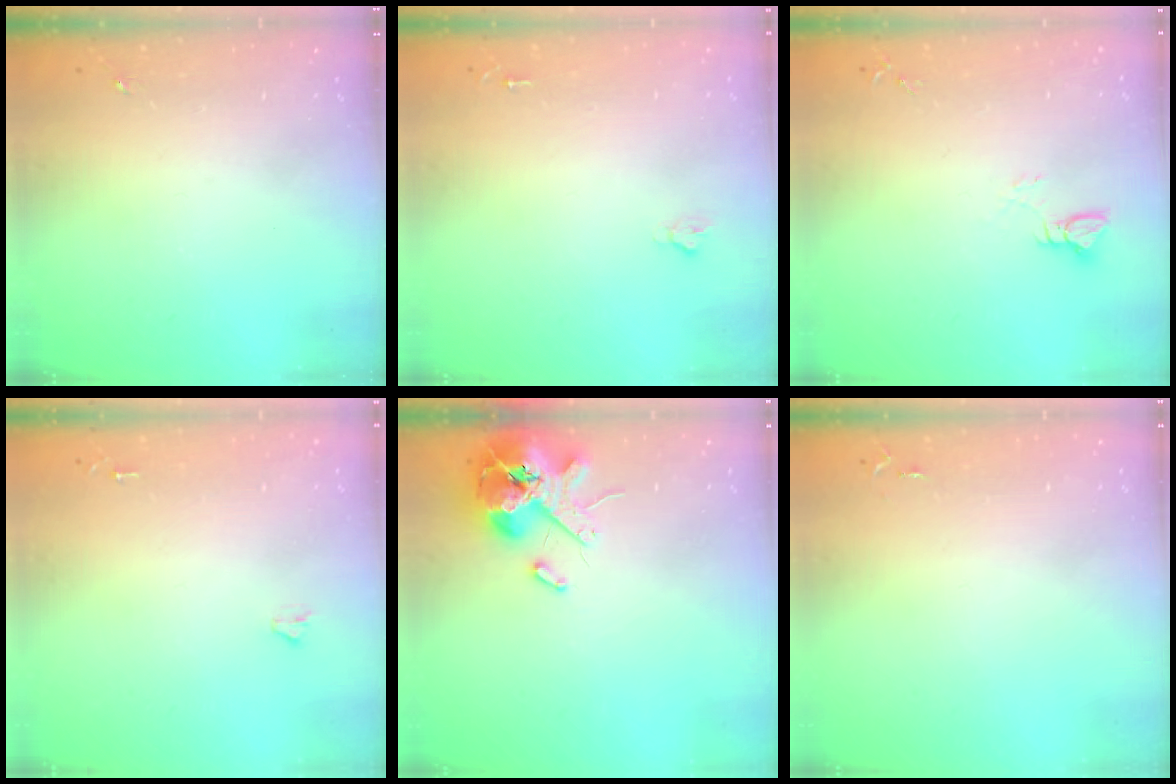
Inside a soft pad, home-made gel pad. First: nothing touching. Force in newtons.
{"total": 1.9, "press": 1.9, "slide": 0.2}
{"total": 3.9, "press": 3.9, "slide": 0.4}
{"total": 0.9, "press": 0.9, "slide": 0.1}
{"total": 13.3, "press": 13.1, "slide": 2.2}
{"total": 2.8, "press": 2.8, "slide": 0.4}